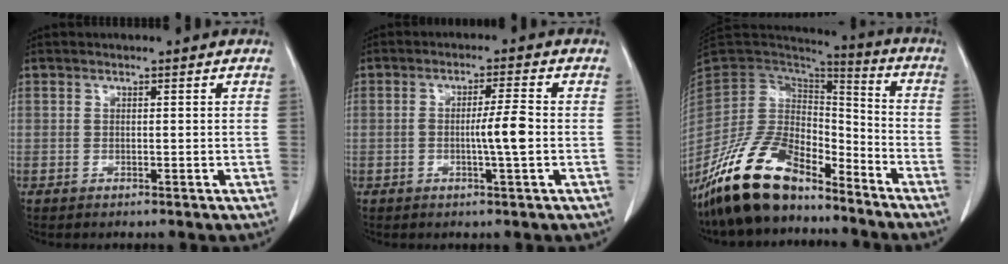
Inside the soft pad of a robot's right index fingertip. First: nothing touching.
{"total": 4.6, "force": [-0.8, -0.2, 4.5], "torque": [-0.078, 0.000, -0.014]}
{"total": 16.7, "force": [-13.1, 6.6, 7.9], "torque": [-0.149, 0.024, -0.241]}